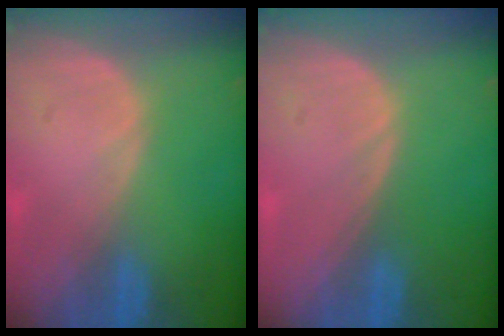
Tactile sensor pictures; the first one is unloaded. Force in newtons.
{"total": 0.0}